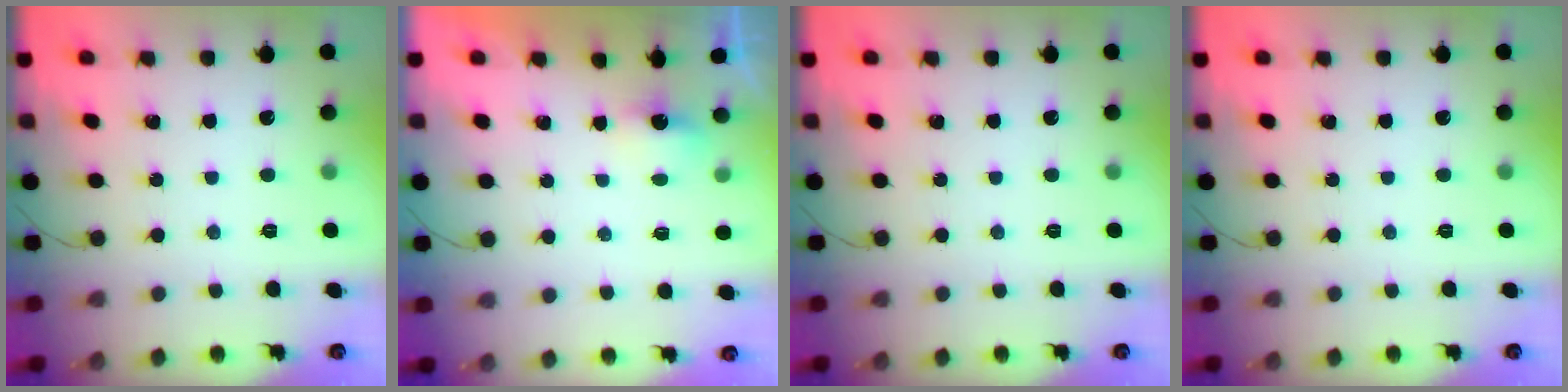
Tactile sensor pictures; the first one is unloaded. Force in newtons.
{"total": 2.7, "press": 2.7, "slide": 0.7}
{"total": 0.0}
{"total": 0.0}